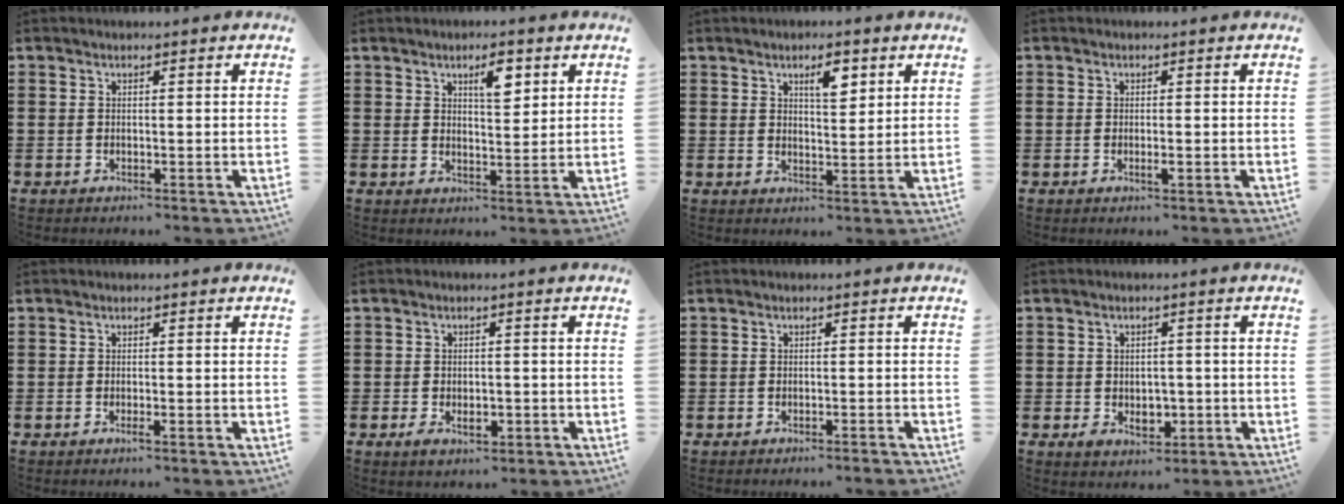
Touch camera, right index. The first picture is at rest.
{"total": 4.7, "force": [2.4, 1.8, 3.7], "torque": [-0.056, 0.000, 0.035]}
{"total": 4.5, "force": [2.5, 2.3, 3.0], "torque": [-0.044, 0.002, 0.037]}
{"total": 1.0, "force": [-0.3, 0.2, 0.9], "torque": [-0.017, -0.004, -0.005]}
{"total": 0.8, "force": [-0.4, 0.0, 0.7], "torque": [-0.013, -0.005, -0.006]}
{"total": 2.7, "force": [-0.8, 1.5, 2.1], "torque": [-0.040, 0.000, -0.015]}
{"total": 0.7, "force": [-0.7, -0.1, 0.2], "torque": [-0.005, 0.000, -0.015]}
{"total": 3.5, "force": [-0.7, 2.6, 2.1], "torque": [-0.028, -0.002, -0.016]}